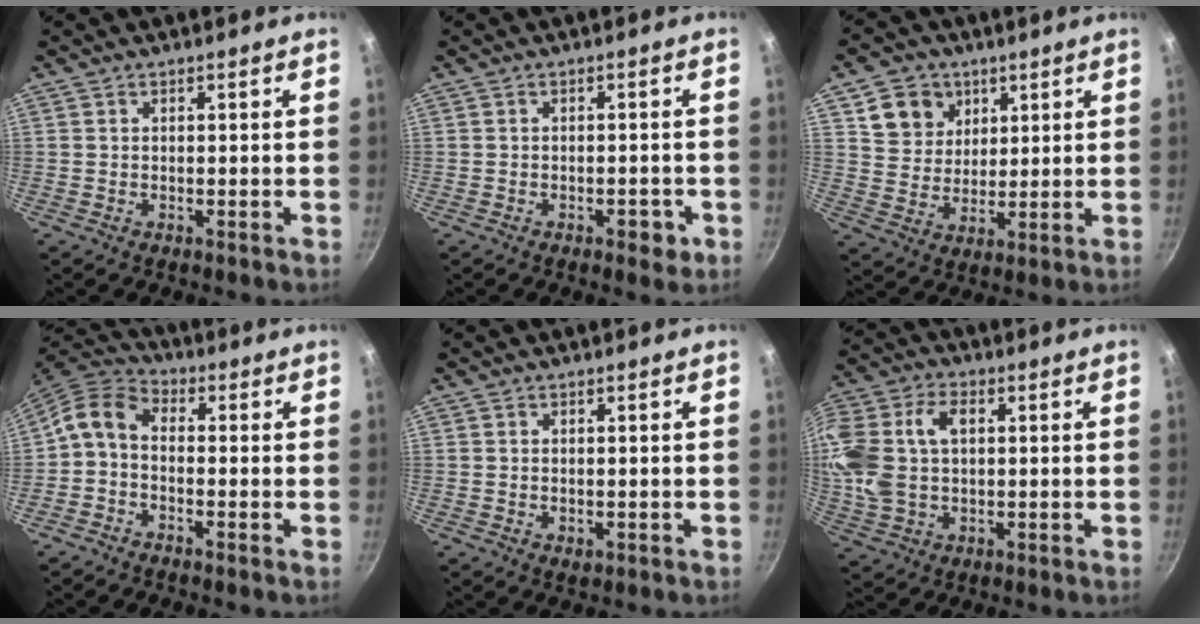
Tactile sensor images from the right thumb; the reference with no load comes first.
{"total": 3.0, "force": [-1.5, 1.5, 2.2], "torque": [-0.017, 0.008, -0.018]}
{"total": 9.5, "force": [4.4, 7.9, 3.0], "torque": [-0.019, -0.017, 0.083]}
{"total": 7.3, "force": [-0.9, 4.8, 5.4], "torque": [-0.097, 0.027, -0.038]}
{"total": 1.2, "force": [-0.2, 0.8, 0.9], "torque": [-0.013, -0.003, 0.001]}
{"total": 18.1, "force": [2.2, 11.9, 13.5], "torque": [-0.328, 0.020, 0.045]}